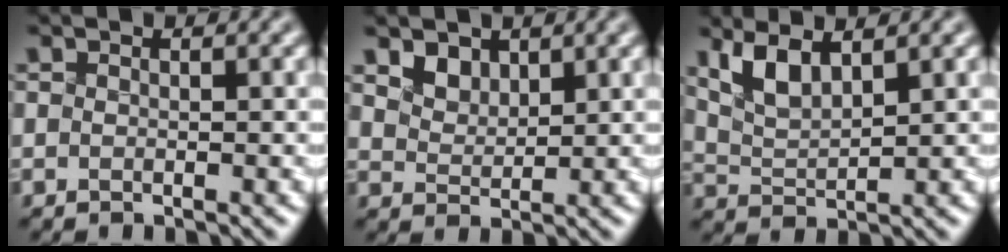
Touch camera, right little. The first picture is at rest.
{"total": 3.6, "force": [2.4, 2.3, 1.5], "torque": [-0.056, -0.005, 0.055]}
{"total": 3.0, "force": [1.9, 0.8, 2.2], "torque": [-0.053, -0.004, 0.046]}